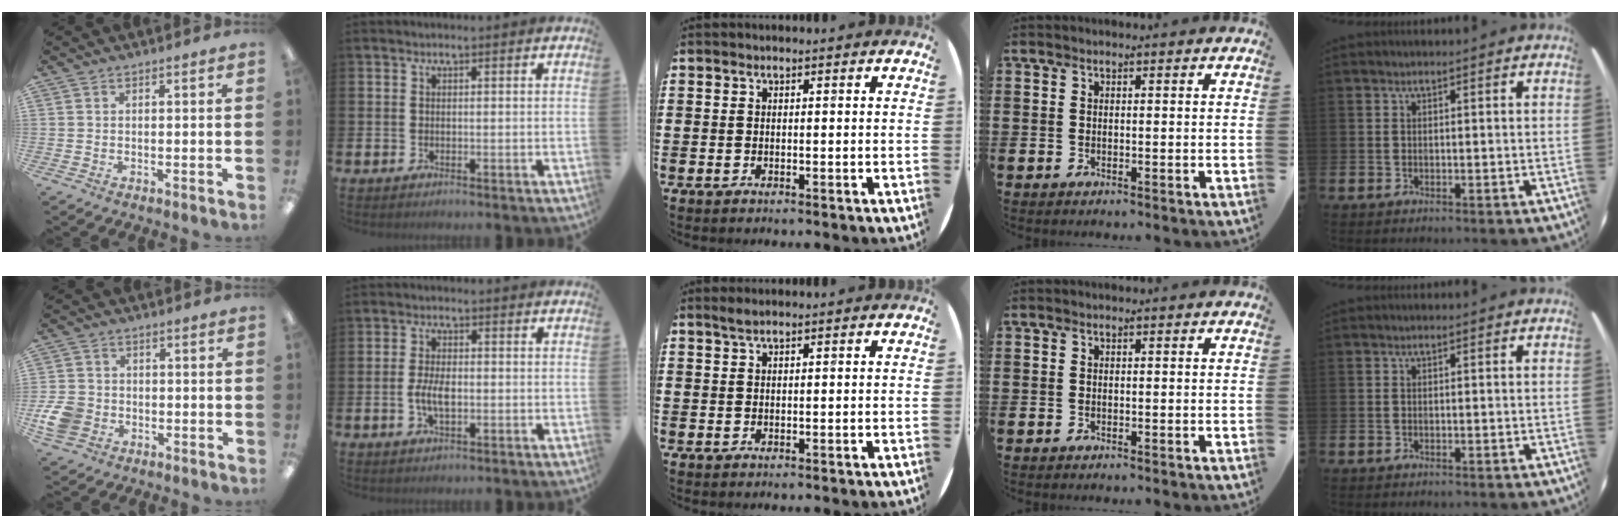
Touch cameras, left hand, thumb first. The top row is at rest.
{"thumb": {"total": 7.1, "force": [-2.0, 5.9, 3.3], "torque": [-0.073, 0.014, -0.035]}, "index": {"total": 3.8, "force": [-0.5, 1.7, 3.4], "torque": [-0.060, -0.003, -0.015]}, "middle": {"total": 1.0, "force": [0.9, 0.1, 0.5], "torque": [-0.010, 0.003, 0.015]}}